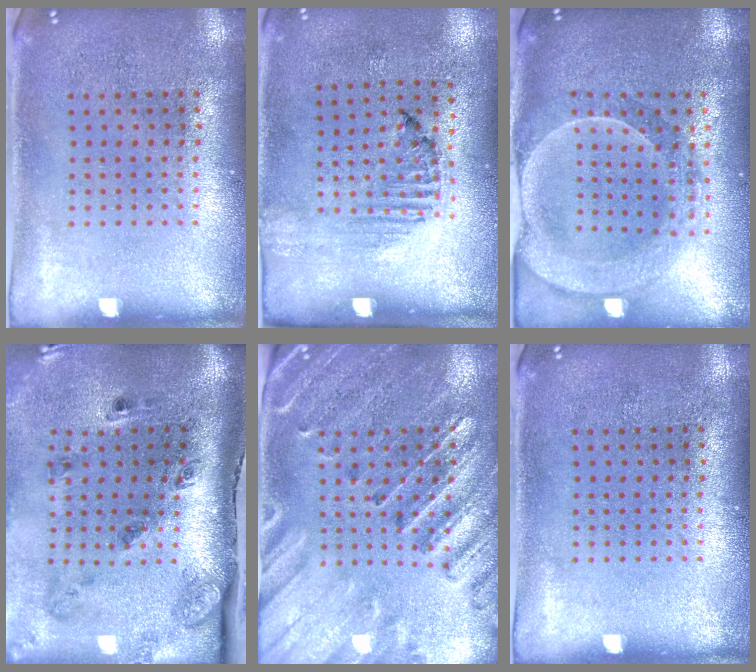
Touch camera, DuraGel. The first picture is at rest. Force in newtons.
{"total": 1.3, "press": 1.1, "slide": 0.6}
{"total": 2.3, "press": 2.1, "slide": 1.0}
{"total": 2.9, "press": 1.8, "slide": 2.3}
{"total": 2.9, "press": 2.7, "slide": 1.0}
{"total": 0.0}